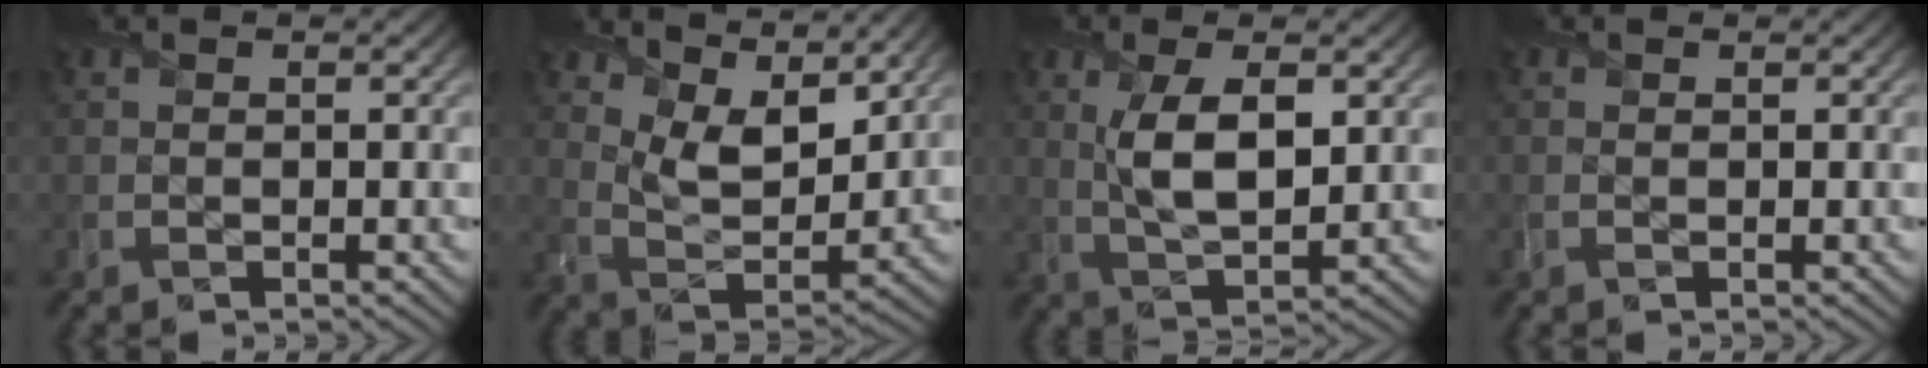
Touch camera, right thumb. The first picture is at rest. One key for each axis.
{"total": 9.1, "fx": 6.0, "fy": 3.9, "fz": 5.6, "tx": -0.129, "ty": -0.001, "tz": 0.105}
{"total": 7.2, "fx": 1.4, "fy": 3.0, "fz": 6.3, "tx": -0.135, "ty": -0.001, "tz": 0.029}
{"total": 0.0}